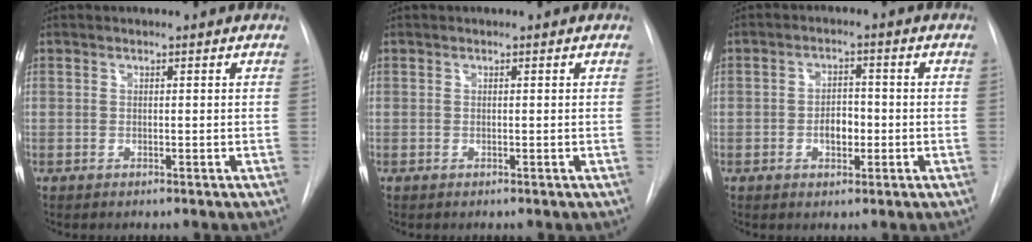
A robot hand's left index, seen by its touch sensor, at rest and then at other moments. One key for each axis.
{"total": 0.0}
{"total": 3.8, "fx": -0.9, "fy": 2.2, "fz": 2.9, "tx": -0.045, "ty": 0.006, "tz": -0.013}